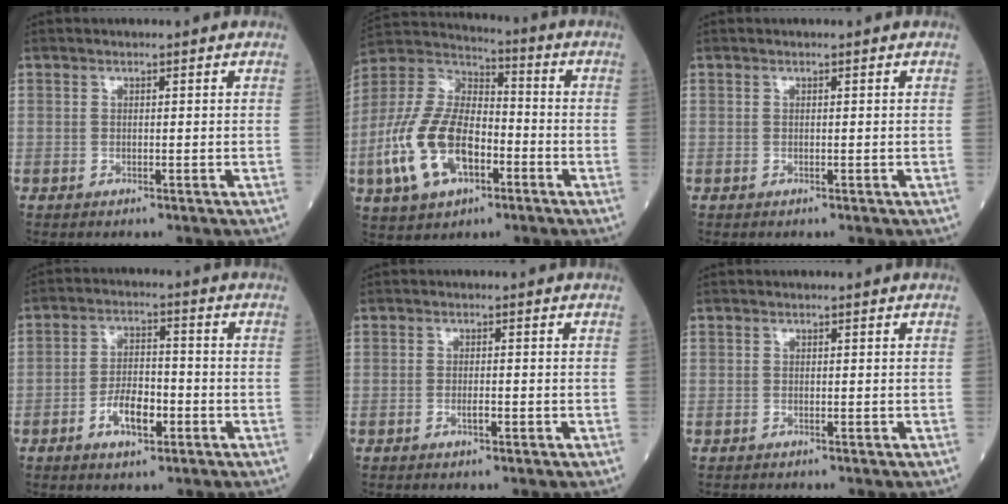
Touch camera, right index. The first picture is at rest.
{"total": 17.4, "force": [-5.6, 9.0, 13.8], "torque": [-0.306, 0.007, -0.101]}
{"total": 0.0}
{"total": 6.2, "force": [-2.7, 2.6, 5.0], "torque": [-0.093, 0.006, -0.048]}
{"total": 1.5, "force": [-0.8, 0.4, 1.3], "torque": [-0.024, 0.001, -0.013]}
{"total": 0.6, "force": [-0.4, 0.4, -0.1], "torque": [-0.001, 0.004, -0.012]}